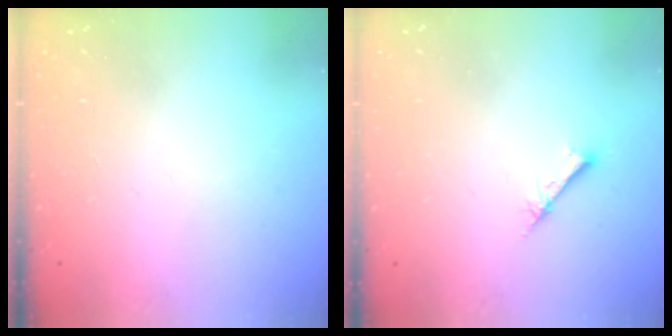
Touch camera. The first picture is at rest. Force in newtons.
{"total": 2.7, "press": 2.6, "slide": 0.3}